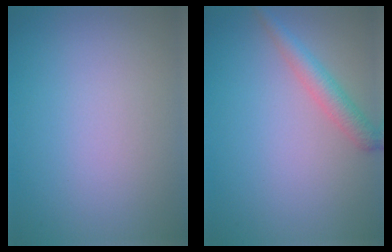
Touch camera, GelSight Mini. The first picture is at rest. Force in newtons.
{"total": 2.5, "press": 2.5, "slide": 0.1}